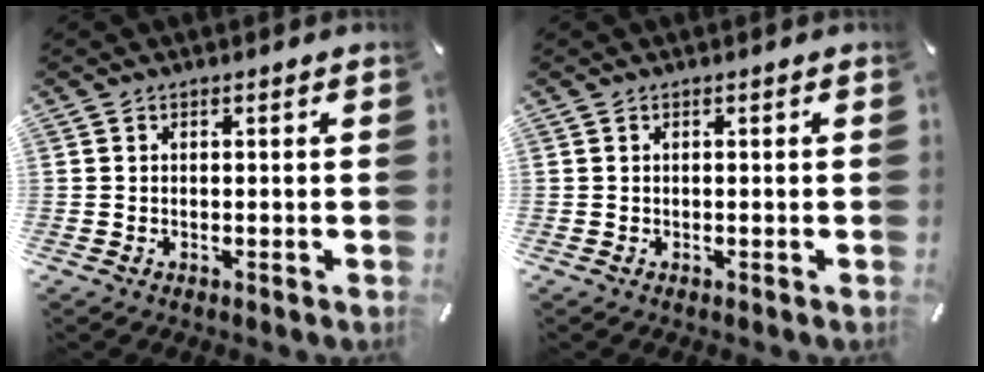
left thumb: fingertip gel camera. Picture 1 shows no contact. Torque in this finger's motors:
{"motor_torque": [-0.01, 0.00, 0.00, 0.00, 0.00]}